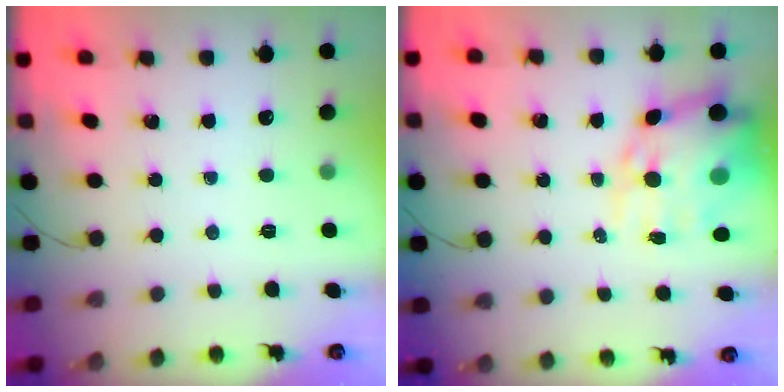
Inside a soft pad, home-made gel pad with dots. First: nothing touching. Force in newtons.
{"total": 16.8, "press": 16.3, "slide": 4.2}